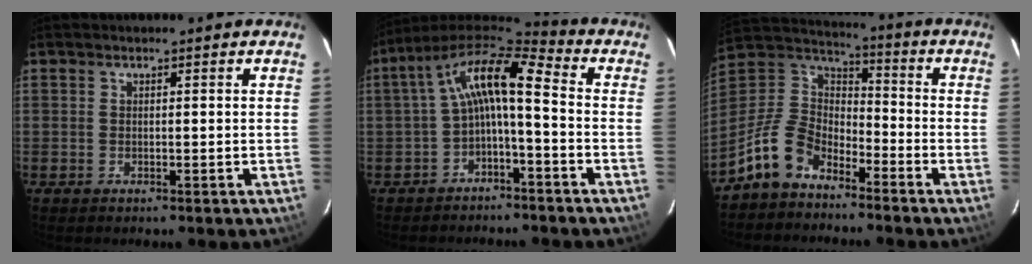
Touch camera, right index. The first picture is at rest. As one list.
[{"total": 11.2, "force": [-1.1, 3.3, 10.6], "torque": [-0.217, 0.026, -0.027]}, {"total": 11.8, "force": [-7.9, 6.7, 5.5], "torque": [-0.129, 0.028, -0.156]}]